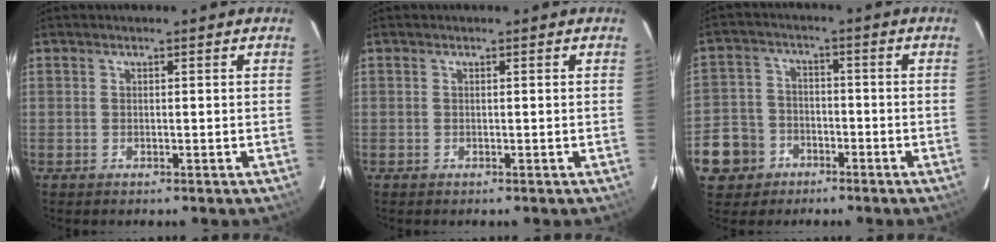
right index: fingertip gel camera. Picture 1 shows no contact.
{"total": 0.0}
{"total": 9.5, "force": [-4.4, 8.1, 2.4], "torque": [-0.085, 0.022, -0.072]}